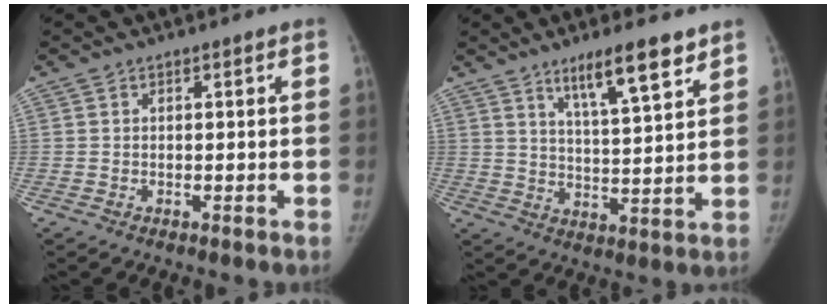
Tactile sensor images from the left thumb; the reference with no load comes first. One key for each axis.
{"total": 10.4, "fx": 7.0, "fy": 1.8, "fz": 7.4, "tx": -0.109, "ty": -0.041, "tz": 0.117}